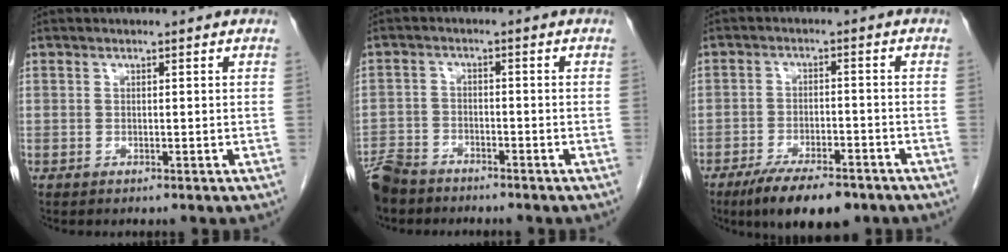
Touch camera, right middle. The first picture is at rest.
{"total": 8.0, "force": [-6.7, 3.7, 2.2], "torque": [-0.052, -0.010, -0.125]}
{"total": 10.1, "force": [-7.3, 3.2, 6.1], "torque": [-0.095, -0.010, -0.117]}